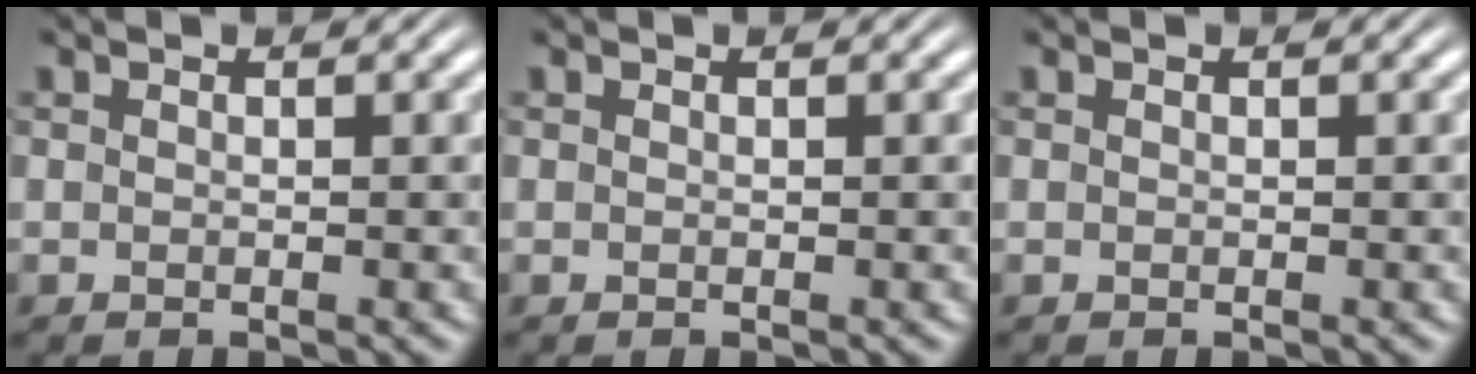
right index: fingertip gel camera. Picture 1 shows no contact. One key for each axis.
{"total": 0.0}
{"total": 0.0}